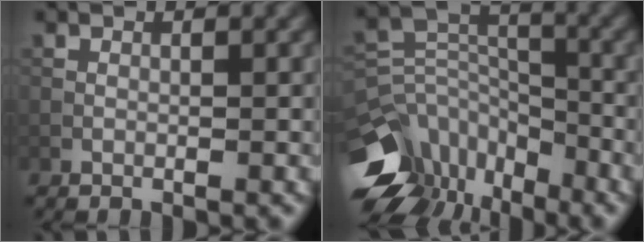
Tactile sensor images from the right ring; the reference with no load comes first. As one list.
[{"total": 10.2, "force": [-6.0, 6.7, 4.8], "torque": [-0.091, 0.029, -0.111]}]